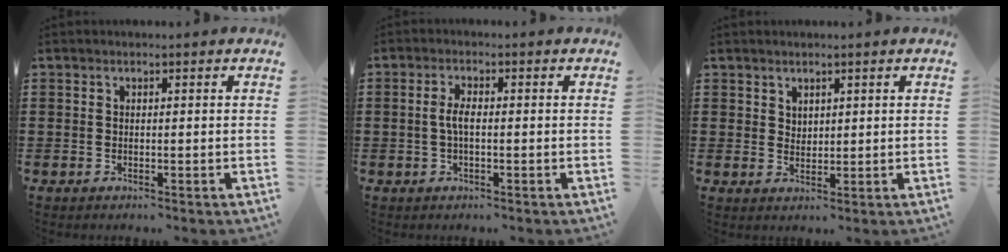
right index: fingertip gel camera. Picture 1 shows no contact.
{"total": 2.7, "force": [-0.4, 0.8, 2.6], "torque": [-0.063, -0.004, -0.013]}
{"total": 1.9, "force": [1.6, 1.0, 0.1], "torque": [-0.004, 0.002, 0.031]}